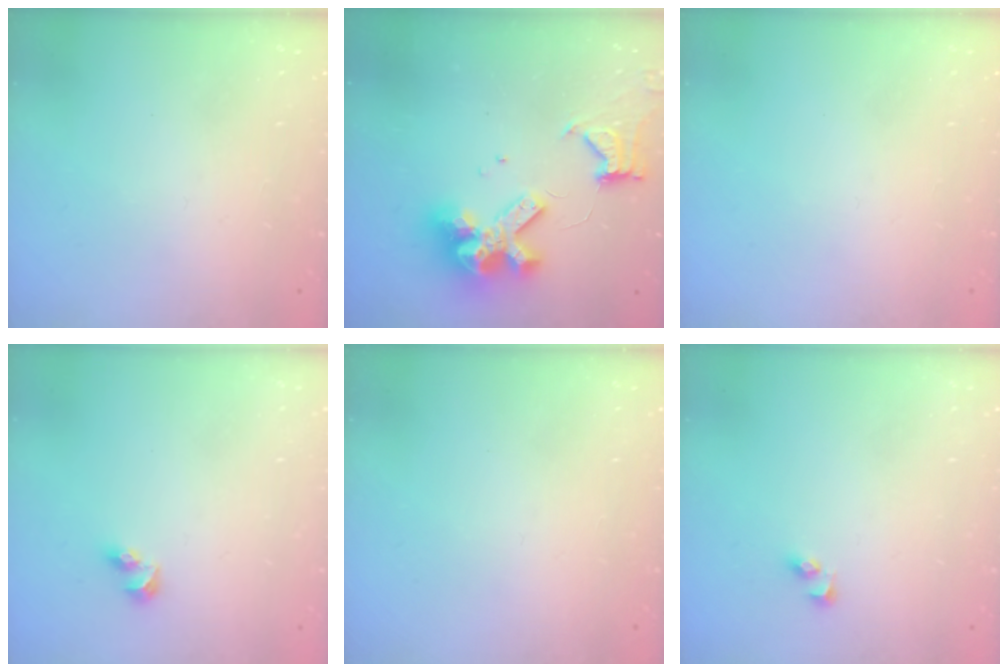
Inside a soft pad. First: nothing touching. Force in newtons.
{"total": 14.6, "press": 14.5, "slide": 1.8}
{"total": 0.0}
{"total": 3.9, "press": 3.8, "slide": 0.6}
{"total": 0.0}
{"total": 2.5, "press": 2.5, "slide": 0.3}